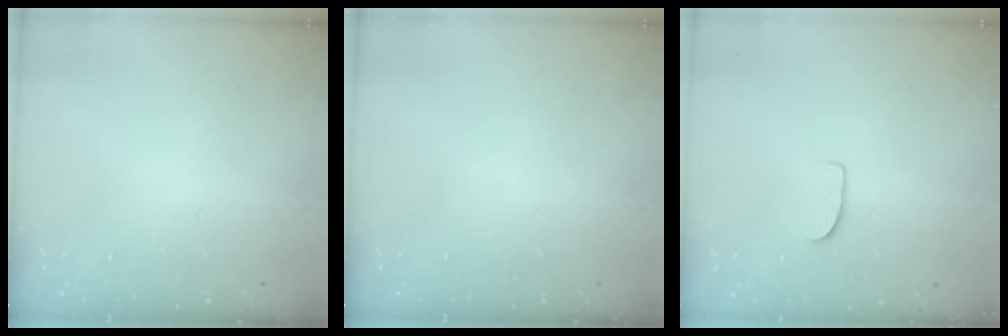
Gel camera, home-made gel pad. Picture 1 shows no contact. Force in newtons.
{"total": 0.0}
{"total": 6.1, "press": 6.1, "slide": 0.5}